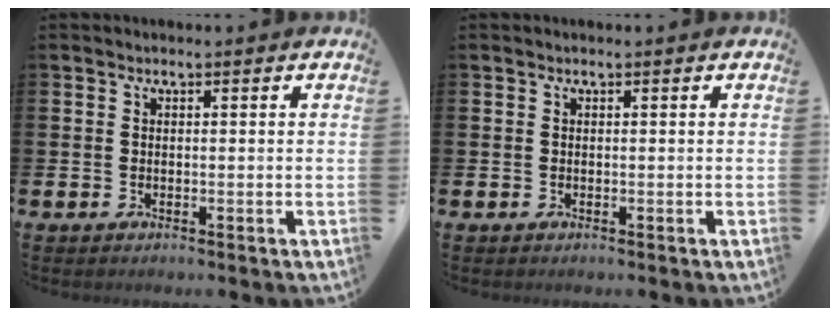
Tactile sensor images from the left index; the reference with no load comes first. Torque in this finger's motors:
{"motor_torque": [-0.03, -0.02, 0.00, 0.01]}